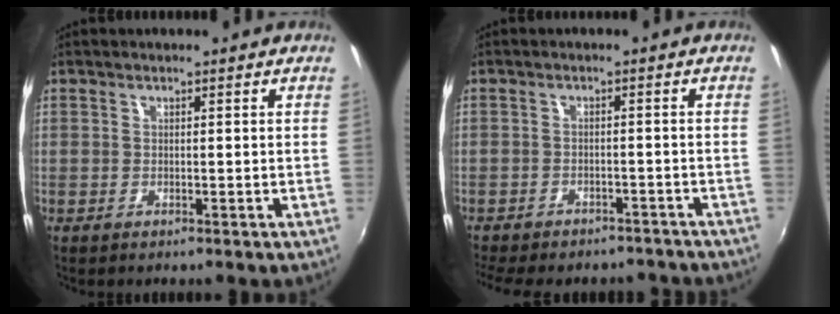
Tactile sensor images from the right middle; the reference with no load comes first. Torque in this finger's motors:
{"motor_torque": [0.96, -1.17, 0.38, 0.12]}